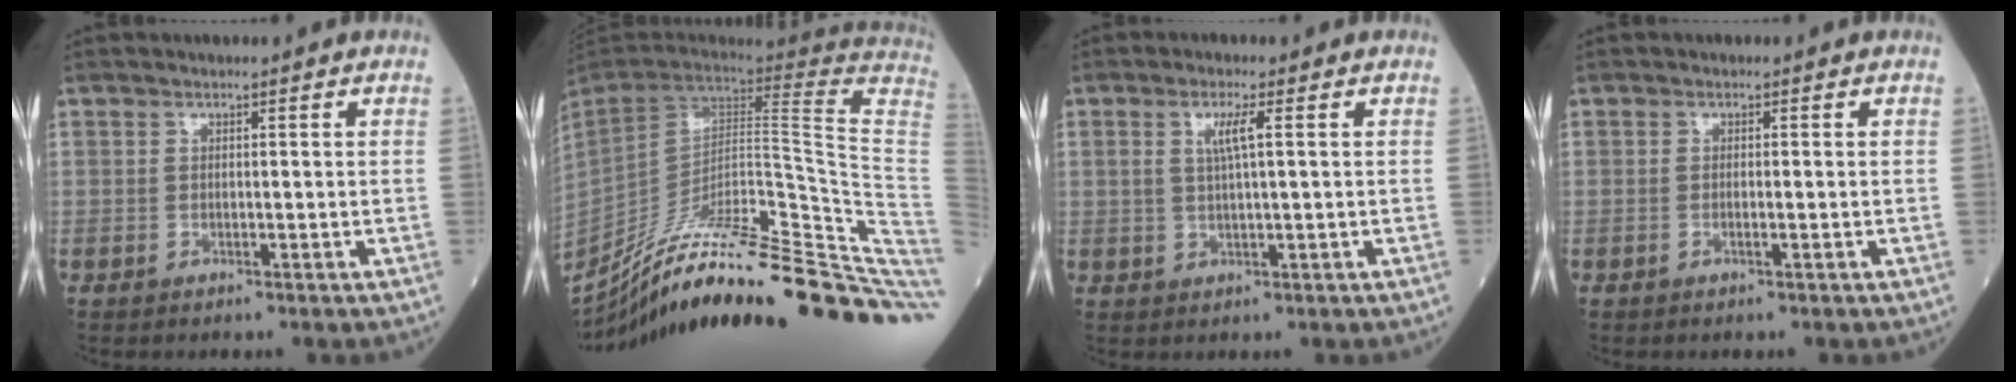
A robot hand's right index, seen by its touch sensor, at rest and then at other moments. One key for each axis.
{"total": 37.1, "fx": -28.5, "fy": 1.9, "fz": 23.7, "tx": -0.236, "ty": -0.050, "tz": -0.402}
{"total": 3.3, "fx": 1.0, "fy": 0.1, "fz": 3.2, "tx": -0.066, "ty": 0.001, "tz": 0.019}
{"total": 0.6, "fx": -0.2, "fy": 0.0, "fz": 0.5, "tx": -0.009, "ty": 0.001, "tz": -0.004}